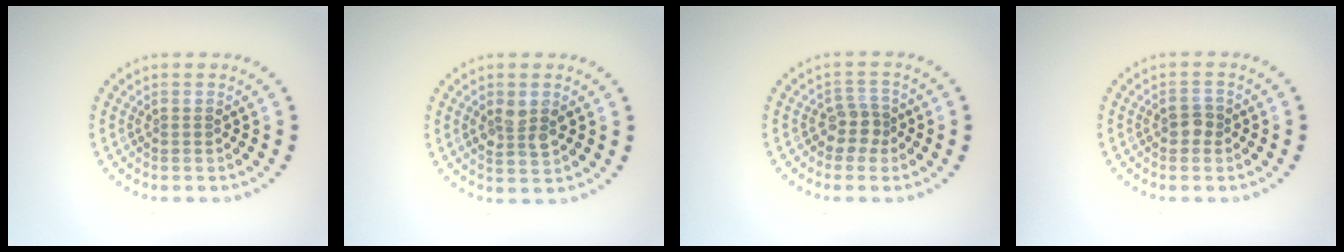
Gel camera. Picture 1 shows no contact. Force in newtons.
{"total": 2.7, "press": 2.7, "slide": 0.2}
{"total": 2.2, "press": 1.7, "slide": 1.4}
{"total": 1.6, "press": 1.5, "slide": 0.5}